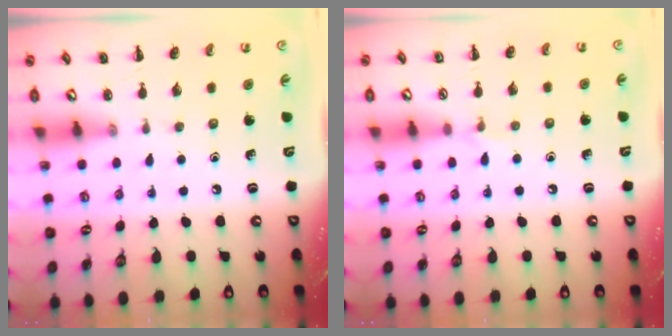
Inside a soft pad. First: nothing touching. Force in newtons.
{"total": 4.0, "press": 3.7, "slide": 1.3}